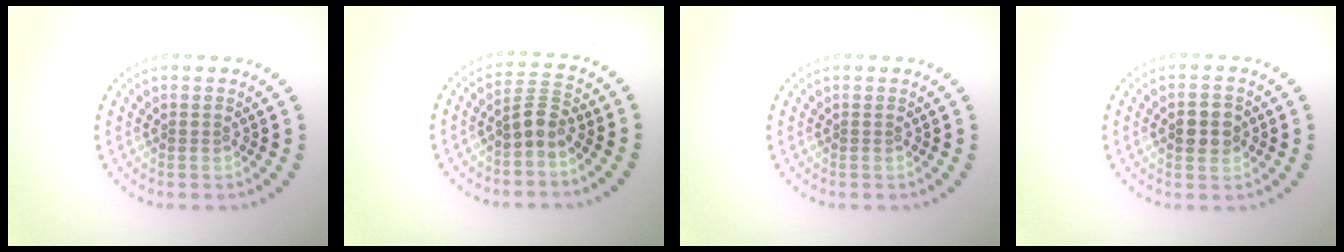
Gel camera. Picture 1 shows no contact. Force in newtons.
{"total": 2.2, "press": 1.7, "slide": 1.4}
{"total": 0.0}
{"total": 2.9, "press": 2.9, "slide": 0.0}